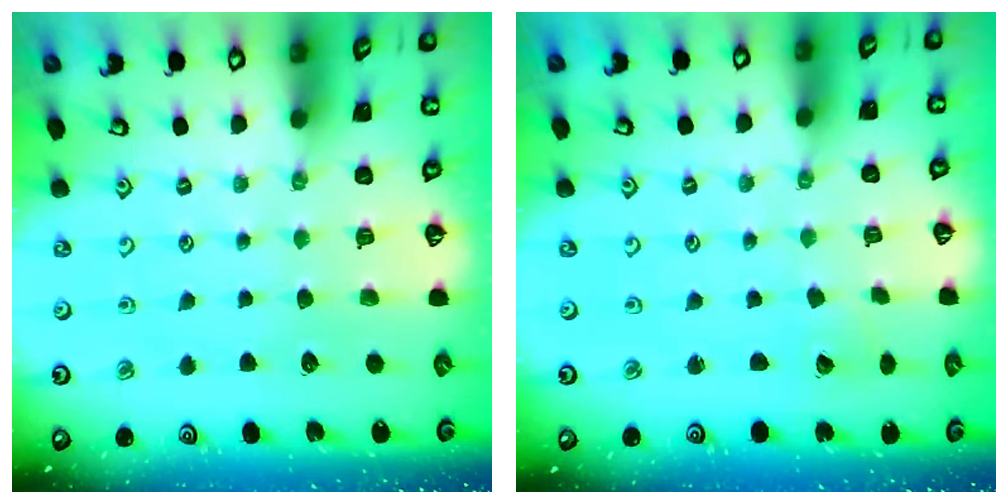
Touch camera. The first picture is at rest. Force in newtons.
{"total": 1.6, "press": 1.6, "slide": 0.1}